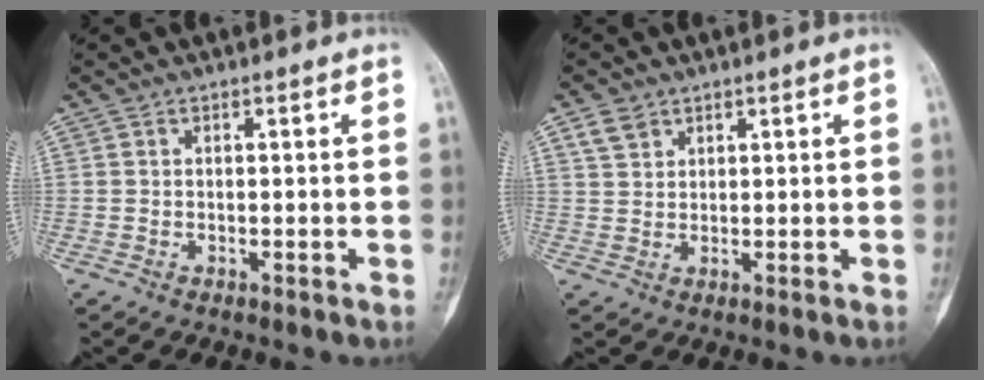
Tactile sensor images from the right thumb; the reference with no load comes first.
{"total": 3.2, "force": [2.0, 2.1, 1.3], "torque": [-0.019, -0.002, 0.042]}